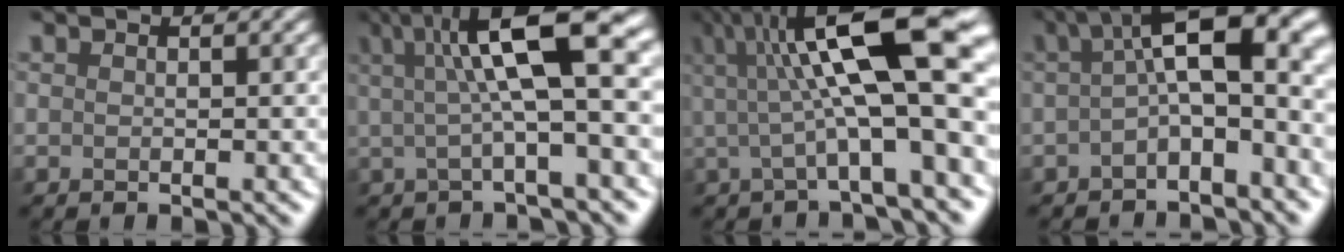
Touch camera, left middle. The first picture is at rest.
{"total": 9.2, "force": [2.1, 2.2, 8.7], "torque": [-0.135, 0.019, 0.029]}
{"total": 13.3, "force": [2.5, 3.3, 12.6], "torque": [-0.192, 0.016, 0.039]}
{"total": 7.8, "force": [0.2, 2.9, 7.3], "torque": [-0.106, 0.025, -0.009]}